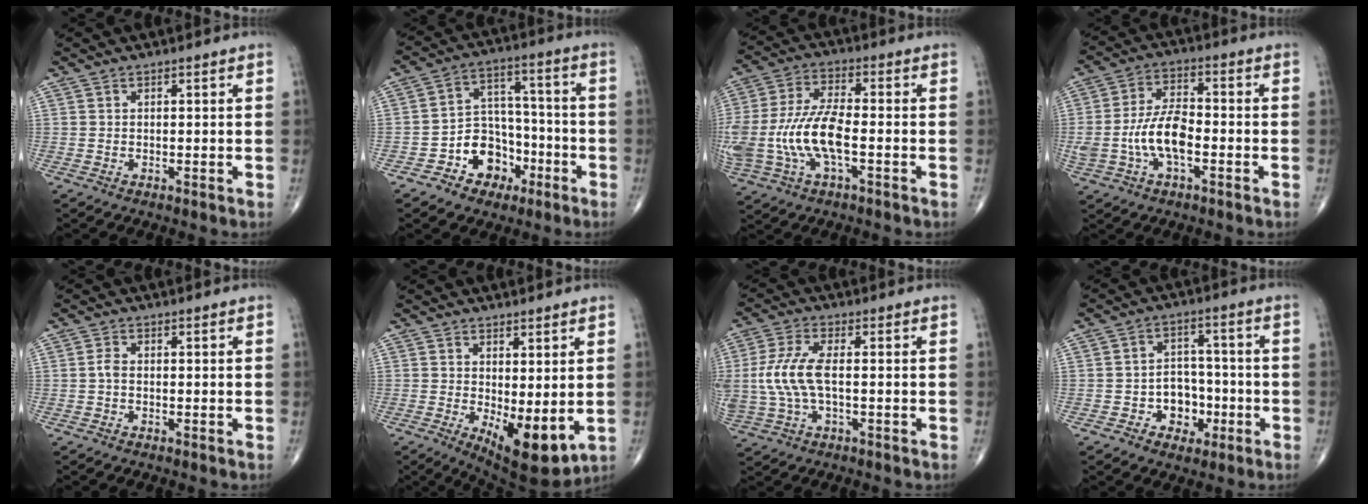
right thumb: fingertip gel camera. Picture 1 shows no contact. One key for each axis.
{"total": 10.6, "fx": -5.1, "fy": 8.1, "fz": 4.6, "tx": -0.024, "ty": 0.061, "tz": -0.084}
{"total": 15.5, "fx": -3.1, "fy": 6.5, "fz": 13.7, "tx": -0.312, "ty": 0.022, "tz": -0.056}
{"total": 10.0, "fx": -2.2, "fy": 4.9, "fz": 8.4, "tx": -0.170, "ty": 0.028, "tz": -0.044}
{"total": 1.3, "fx": -0.3, "fy": 0.7, "fz": 1.1, "tx": -0.021, "ty": 0.001, "tz": -0.008}
{"total": 9.7, "fx": -1.2, "fy": 3.9, "fz": 8.9, "tx": -0.123, "ty": -0.026, "tz": -0.004}
{"total": 9.6, "fx": -0.1, "fy": 4.2, "fz": 8.6, "tx": -0.218, "ty": 0.013, "tz": 0.000}
{"total": 7.5, "fx": -2.7, "fy": 6.0, "fz": 3.6, "tx": -0.012, "ty": 0.032, "tz": -0.042}